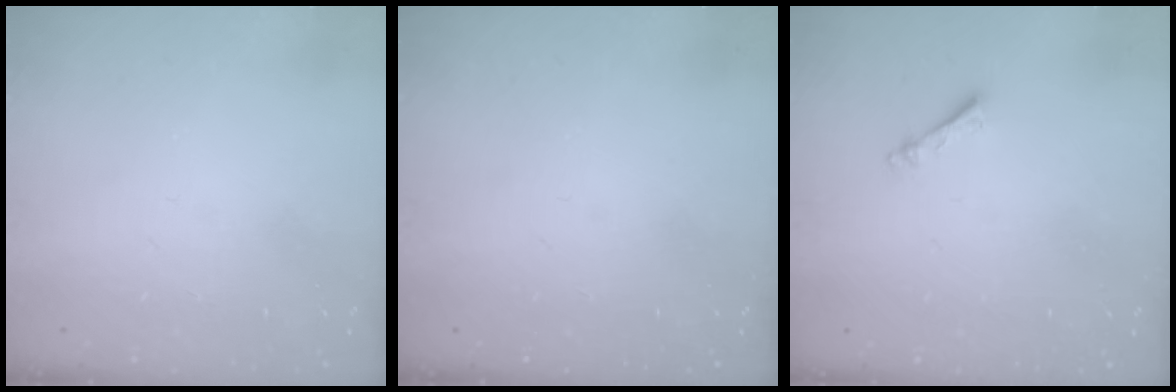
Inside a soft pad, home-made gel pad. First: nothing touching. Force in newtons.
{"total": 0.0}
{"total": 2.4, "press": 2.3, "slide": 0.4}